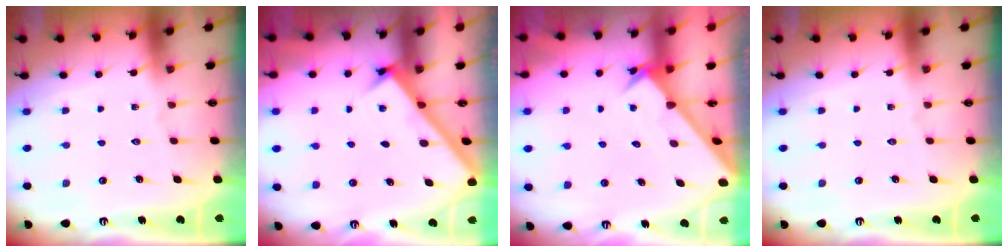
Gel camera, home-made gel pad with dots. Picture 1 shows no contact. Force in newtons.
{"total": 2.9, "press": 2.8, "slide": 0.3}
{"total": 2.4, "press": 2.4, "slide": 0.2}
{"total": 0.0}